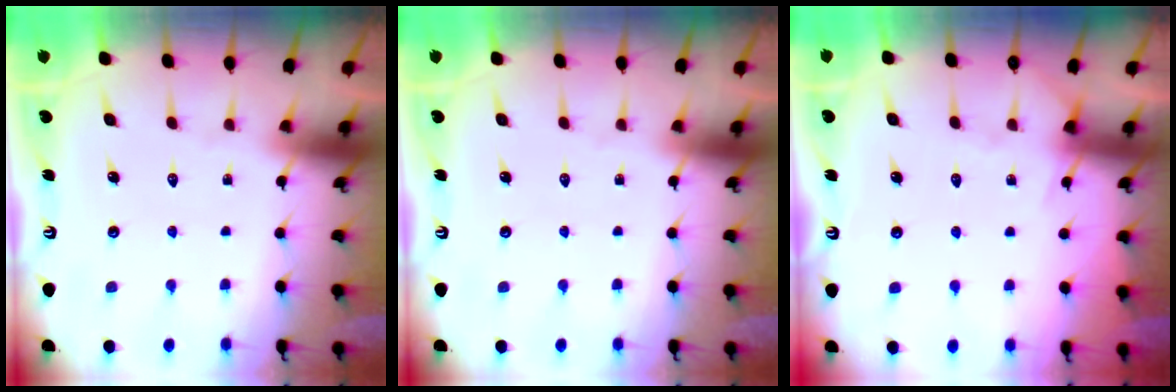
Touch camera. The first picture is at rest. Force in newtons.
{"total": 0.0}
{"total": 4.2, "press": 4.2, "slide": 0.6}